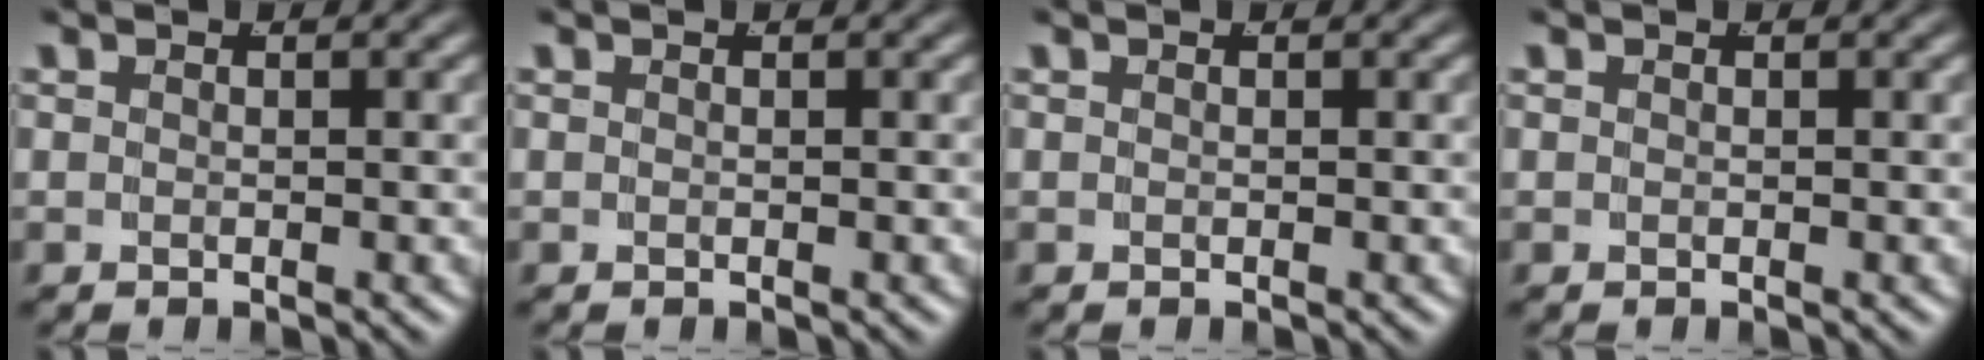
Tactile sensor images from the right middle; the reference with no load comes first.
{"total": 0.0}
{"total": 0.0}
{"total": 0.0}